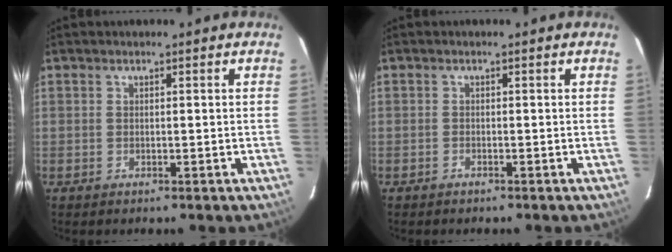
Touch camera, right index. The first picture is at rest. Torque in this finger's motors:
{"motor_torque": [0.18, -0.24, -0.13, -0.03]}